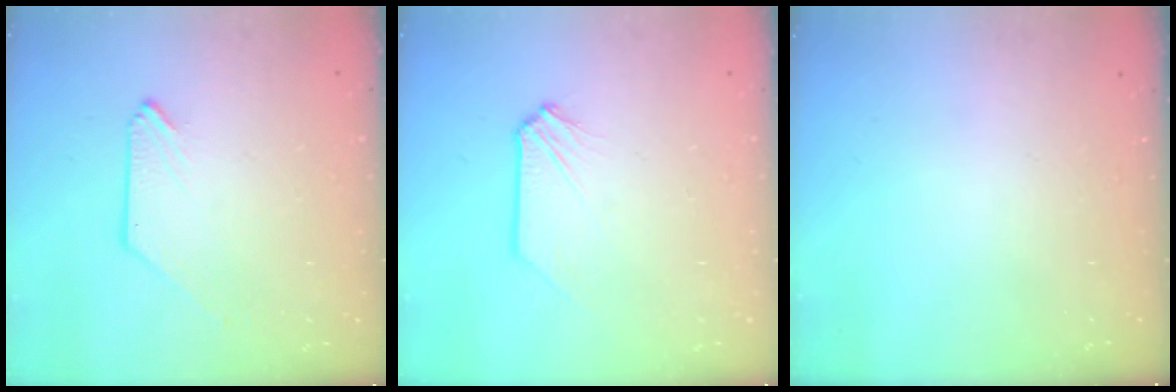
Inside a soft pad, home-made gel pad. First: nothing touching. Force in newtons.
{"total": 0.0}
{"total": 0.0}